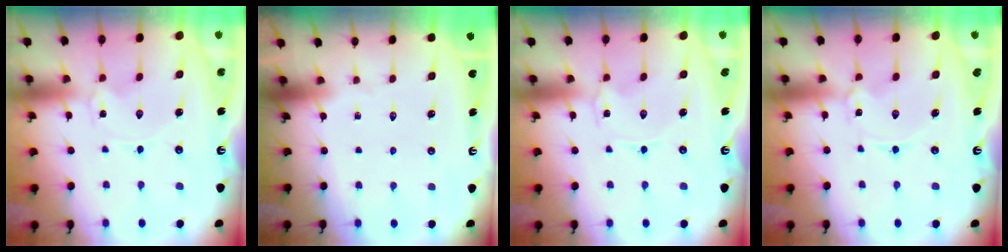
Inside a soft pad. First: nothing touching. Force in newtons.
{"total": 0.0}
{"total": 0.6, "press": 0.6, "slide": 0.1}
{"total": 1.4, "press": 1.4, "slide": 0.1}